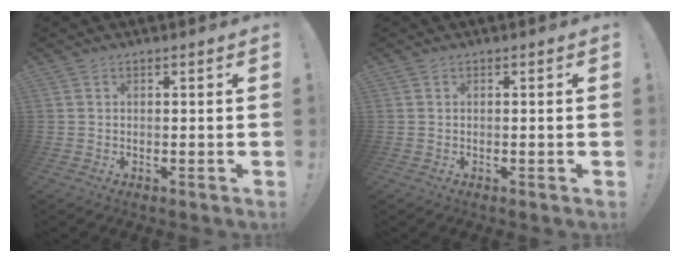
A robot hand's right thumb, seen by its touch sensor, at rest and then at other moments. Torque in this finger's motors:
{"motor_torque": [0.06, 0.01, 0.50, -0.01, -0.03]}